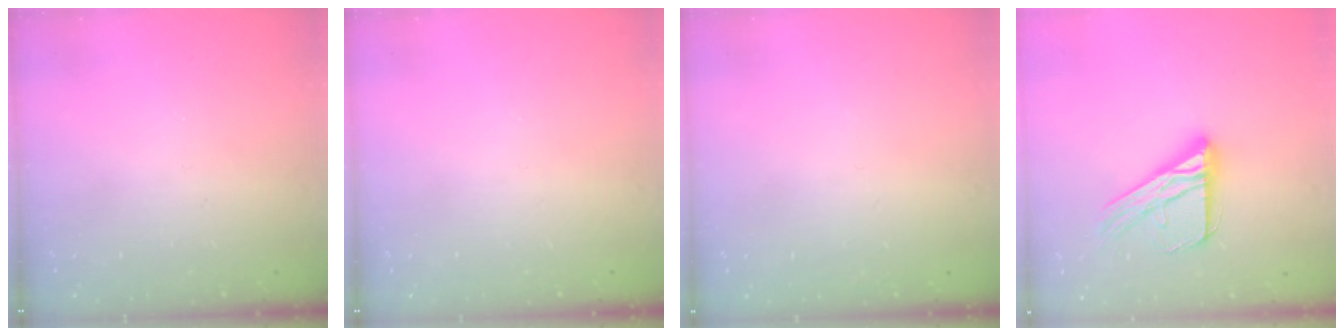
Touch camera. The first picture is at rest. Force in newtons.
{"total": 0.0}
{"total": 1.6, "press": 1.5, "slide": 0.1}
{"total": 17.1, "press": 17.0, "slide": 1.7}